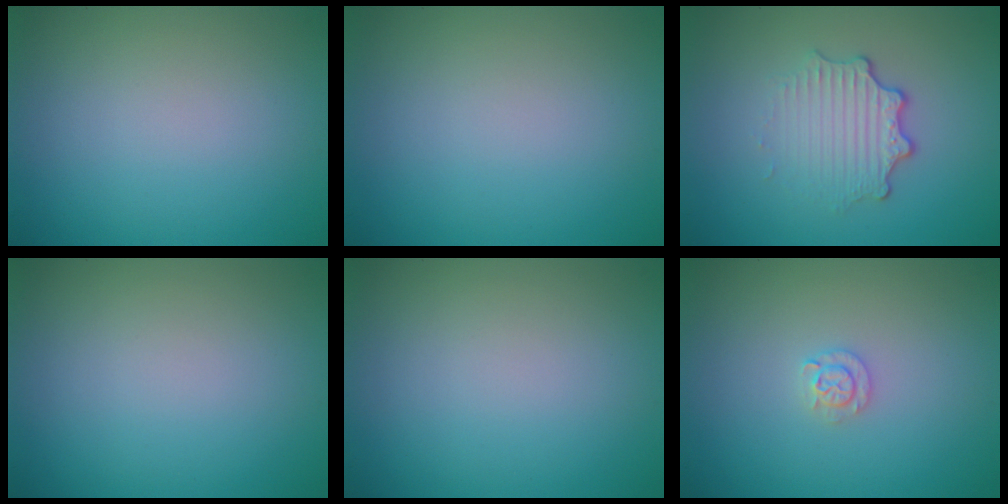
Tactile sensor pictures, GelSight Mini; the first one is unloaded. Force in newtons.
{"total": 0.0}
{"total": 3.4, "press": 2.6, "slide": 2.2}
{"total": 0.0}
{"total": 0.0}
{"total": 1.3, "press": 1.3, "slide": 0.2}